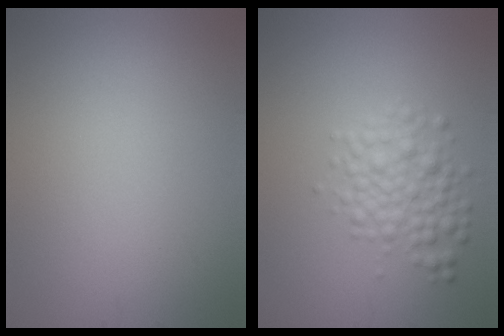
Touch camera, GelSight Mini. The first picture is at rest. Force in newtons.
{"total": 3.6, "press": 3.6, "slide": 0.1}